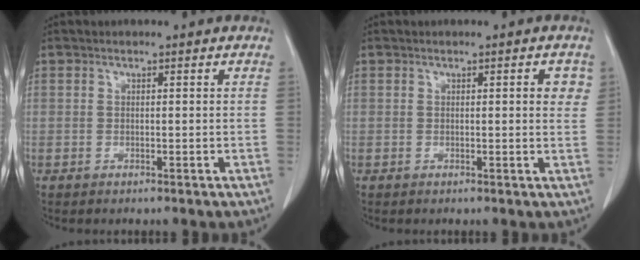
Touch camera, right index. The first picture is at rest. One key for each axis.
{"total": 2.3, "fx": 0.7, "fy": 0.7, "fz": 2.1, "tx": -0.021, "ty": 0.001, "tz": 0.005}